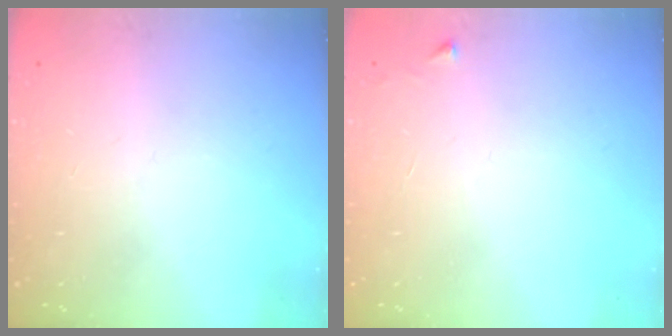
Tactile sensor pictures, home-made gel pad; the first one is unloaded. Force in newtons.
{"total": 2.6, "press": 2.6, "slide": 0.3}